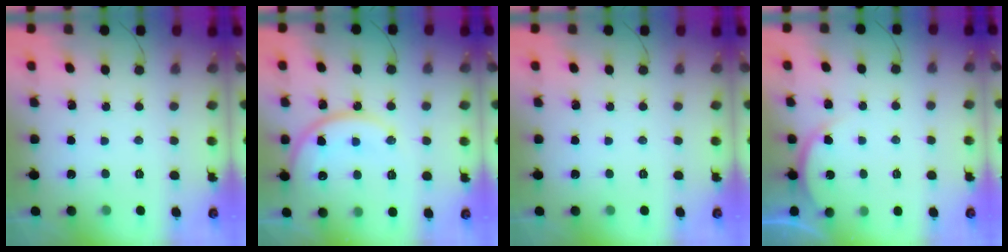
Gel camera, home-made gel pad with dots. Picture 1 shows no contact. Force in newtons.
{"total": 13.5, "press": 13.5, "slide": 1.2}
{"total": 0.0}
{"total": 3.4, "press": 3.4, "slide": 0.5}